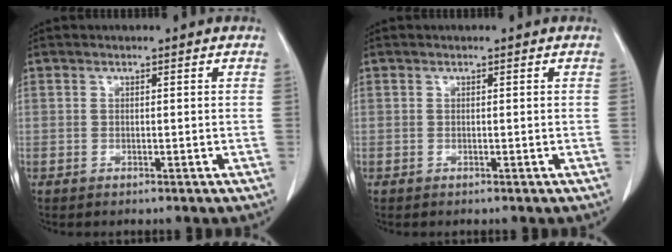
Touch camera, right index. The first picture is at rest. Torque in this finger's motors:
{"motor_torque": [0.00, 0.00, 0.00, 0.00]}